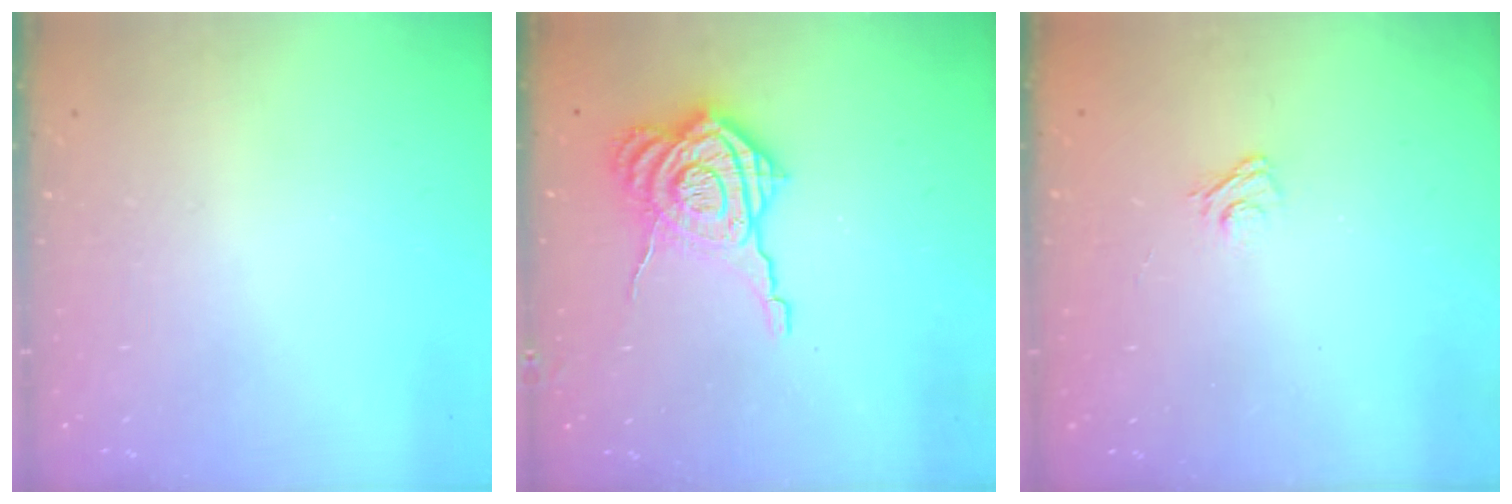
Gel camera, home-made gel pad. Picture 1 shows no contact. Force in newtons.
{"total": 13.1, "press": 13.1, "slide": 0.9}
{"total": 2.9, "press": 2.6, "slide": 1.2}